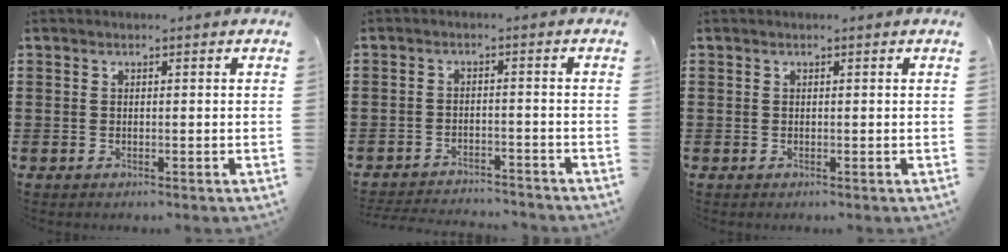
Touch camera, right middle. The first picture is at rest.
{"total": 3.2, "force": [-3.2, 0.1, 0.3], "torque": [-0.010, -0.002, -0.067]}
{"total": 0.0}